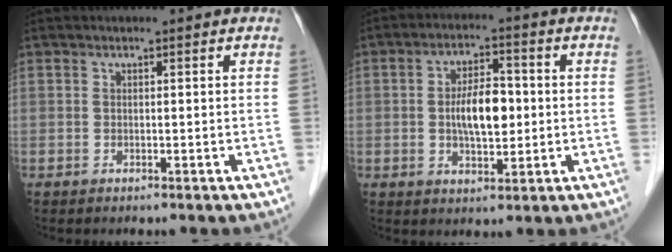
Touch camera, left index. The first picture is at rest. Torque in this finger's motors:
{"motor_torque": [0.97, 0.45, 0.46, 0.14]}